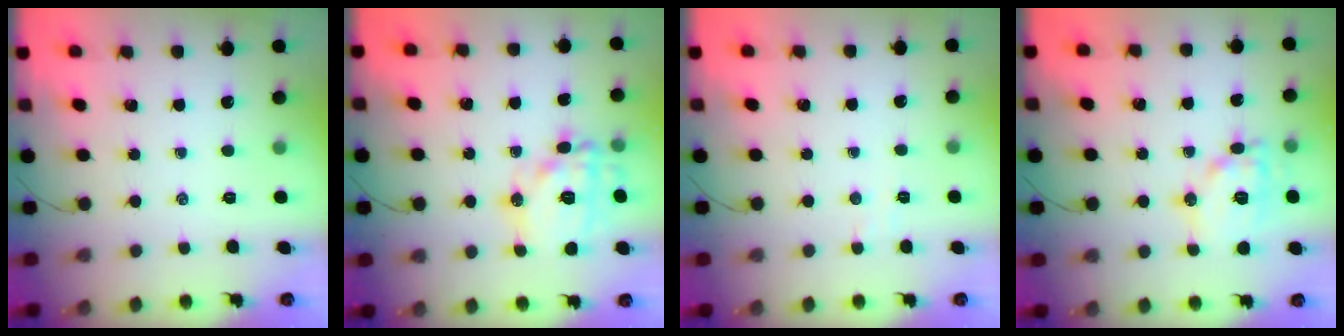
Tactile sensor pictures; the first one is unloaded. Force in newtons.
{"total": 15.8, "press": 15.8, "slide": 0.6}
{"total": 3.3, "press": 3.2, "slide": 0.9}
{"total": 12.7, "press": 12.7, "slide": 0.9}